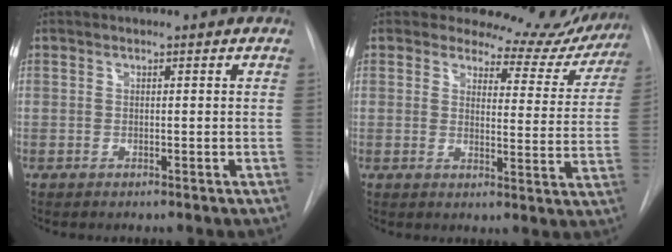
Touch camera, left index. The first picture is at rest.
{"total": 10.6, "force": [10.0, 3.3, 0.4], "torque": [0.024, -0.047, 0.092]}